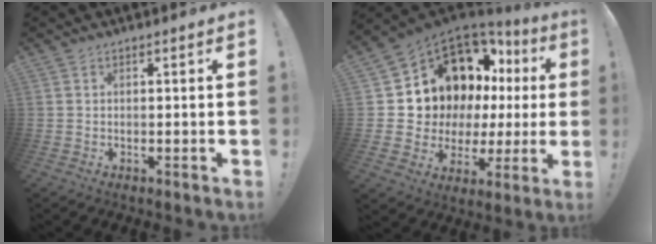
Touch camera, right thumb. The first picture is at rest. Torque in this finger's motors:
{"motor_torque": [2.50, 2.50, 0.31, 0.30, 0.08]}